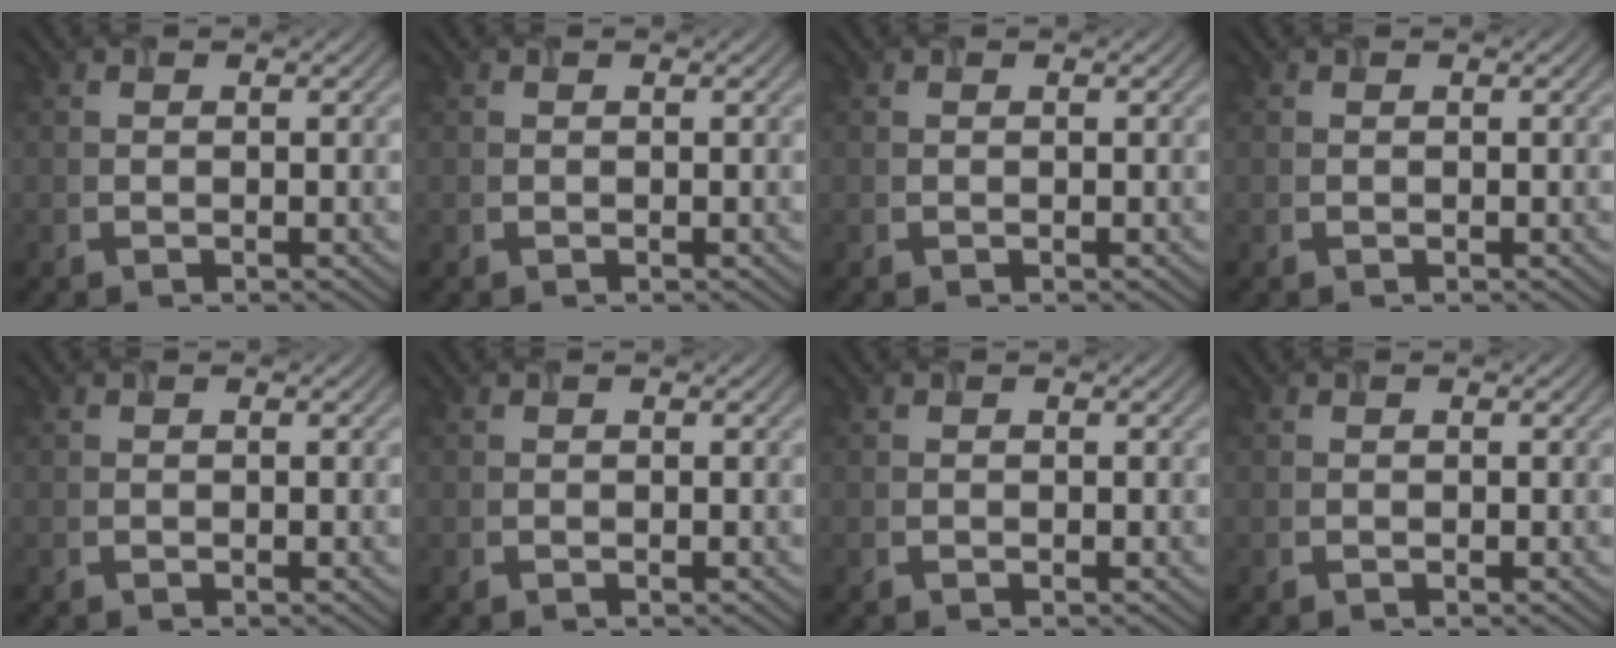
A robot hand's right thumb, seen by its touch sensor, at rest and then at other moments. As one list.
[{"total": 0.0}, {"total": 0.0}, {"total": 0.0}, {"total": 0.0}, {"total": 0.0}, {"total": 0.0}, {"total": 0.0}]